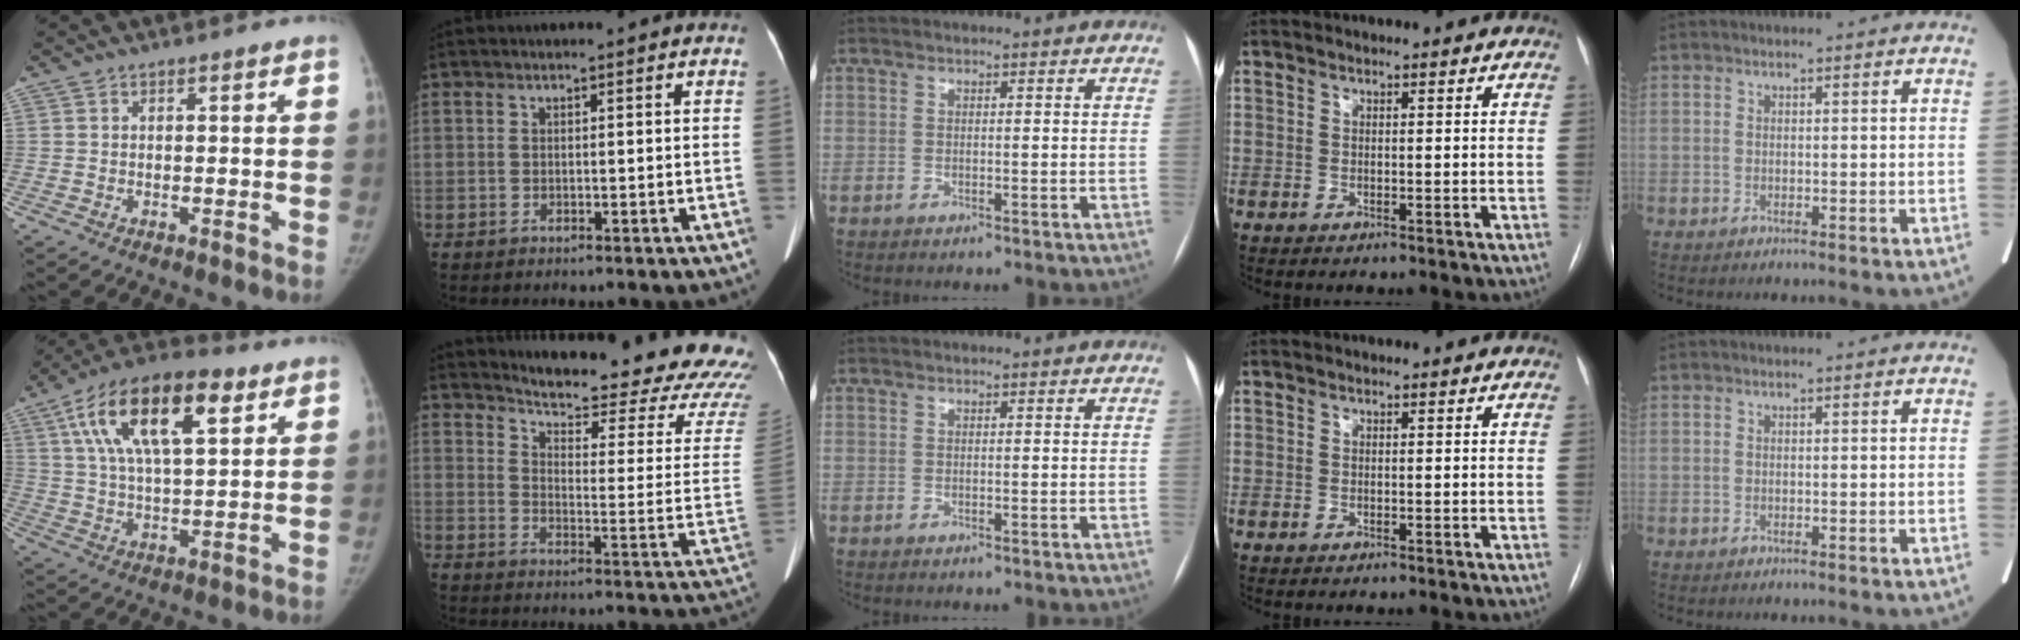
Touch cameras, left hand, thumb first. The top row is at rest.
{"thumb": {"total": 20.0, "force": [8.5, 8.5, 15.9], "torque": [-0.268, -0.001, 0.146]}, "index": {"total": 24.1, "force": [22.2, 2.8, 9.0], "torque": [-0.124, -0.100, 0.261]}}